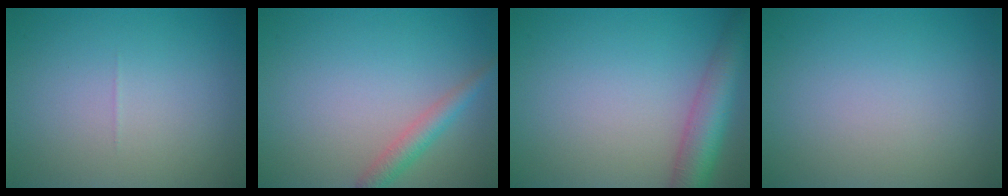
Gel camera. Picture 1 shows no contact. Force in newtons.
{"total": 2.3, "press": 2.3, "slide": 0.1}
{"total": 5.6, "press": 5.6, "slide": 0.2}
{"total": 0.0}